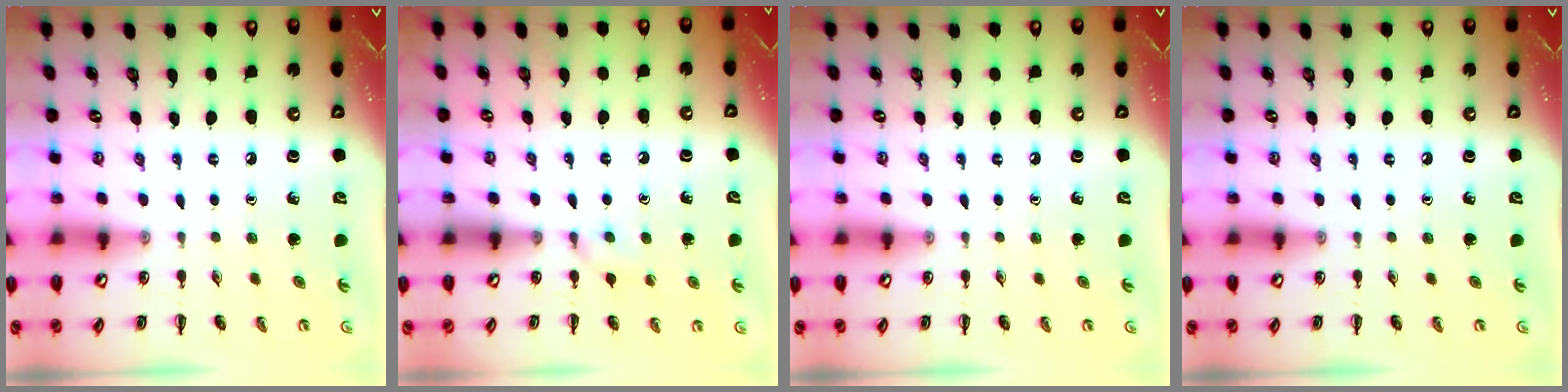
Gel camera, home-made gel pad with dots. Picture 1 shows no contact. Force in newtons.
{"total": 4.8, "press": 4.5, "slide": 1.6}
{"total": 0.0}
{"total": 0.0}